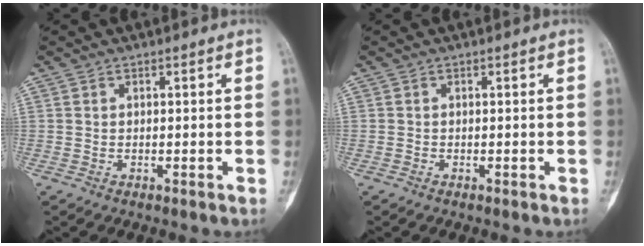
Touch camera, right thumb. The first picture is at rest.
{"total": 0.0}